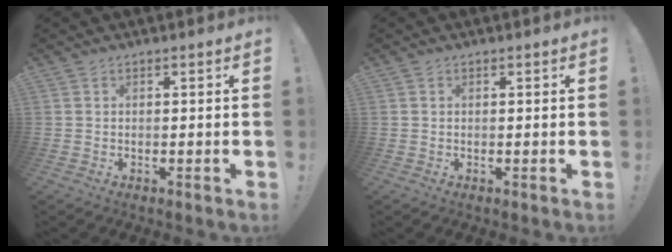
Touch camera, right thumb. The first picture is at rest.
{"total": 0.0}